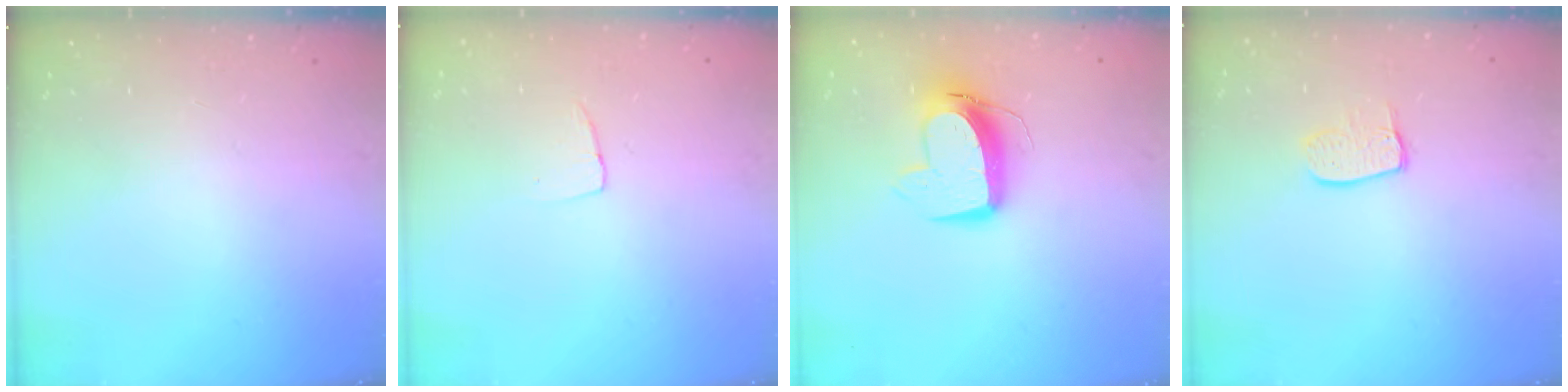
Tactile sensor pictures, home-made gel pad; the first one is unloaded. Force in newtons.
{"total": 4.5, "press": 4.4, "slide": 0.3}
{"total": 11.7, "press": 11.6, "slide": 1.5}
{"total": 7.5, "press": 7.5, "slide": 0.6}